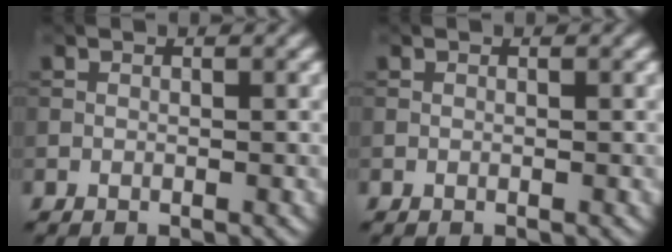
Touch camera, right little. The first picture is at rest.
{"total": 0.0}